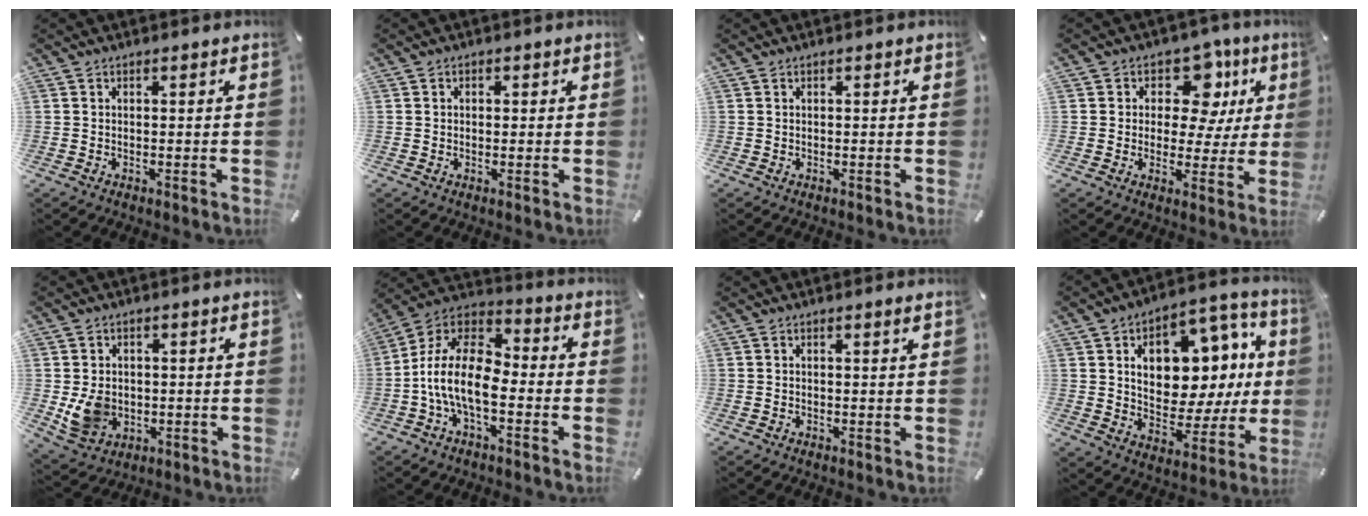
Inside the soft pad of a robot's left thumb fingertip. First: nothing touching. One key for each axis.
{"total": 1.2, "fx": 0.0, "fy": 1.1, "fz": 0.4, "tx": 0.000, "ty": 0.002, "tz": -0.004}
{"total": 0.0}
{"total": 11.9, "fx": 4.9, "fy": 8.1, "fz": 7.3, "tx": -0.100, "ty": -0.028, "tz": 0.085}
{"total": 7.9, "fx": -0.5, "fy": 6.9, "fz": 3.7, "tx": -0.081, "ty": 0.002, "tz": -0.009}
{"total": 13.6, "fx": -5.1, "fy": 7.1, "fz": 10.5, "tx": -0.223, "ty": 0.009, "tz": -0.095}
{"total": 0.6, "fx": 0.1, "fy": 0.1, "fz": 0.6, "tx": -0.010, "ty": 0.000, "tz": 0.002}
{"total": 17.0, "fx": 4.8, "fy": 11.2, "fz": 11.8, "tx": -0.158, "ty": -0.033, "tz": 0.082}